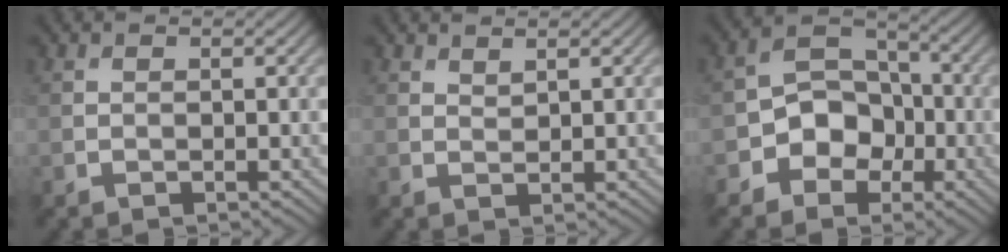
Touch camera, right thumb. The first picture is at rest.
{"total": 1.1, "force": [1.0, 0.2, 0.4], "torque": [-0.011, -0.002, 0.022]}
{"total": 6.8, "force": [-2.9, 5.2, 3.2], "torque": [-0.041, 0.004, -0.070]}